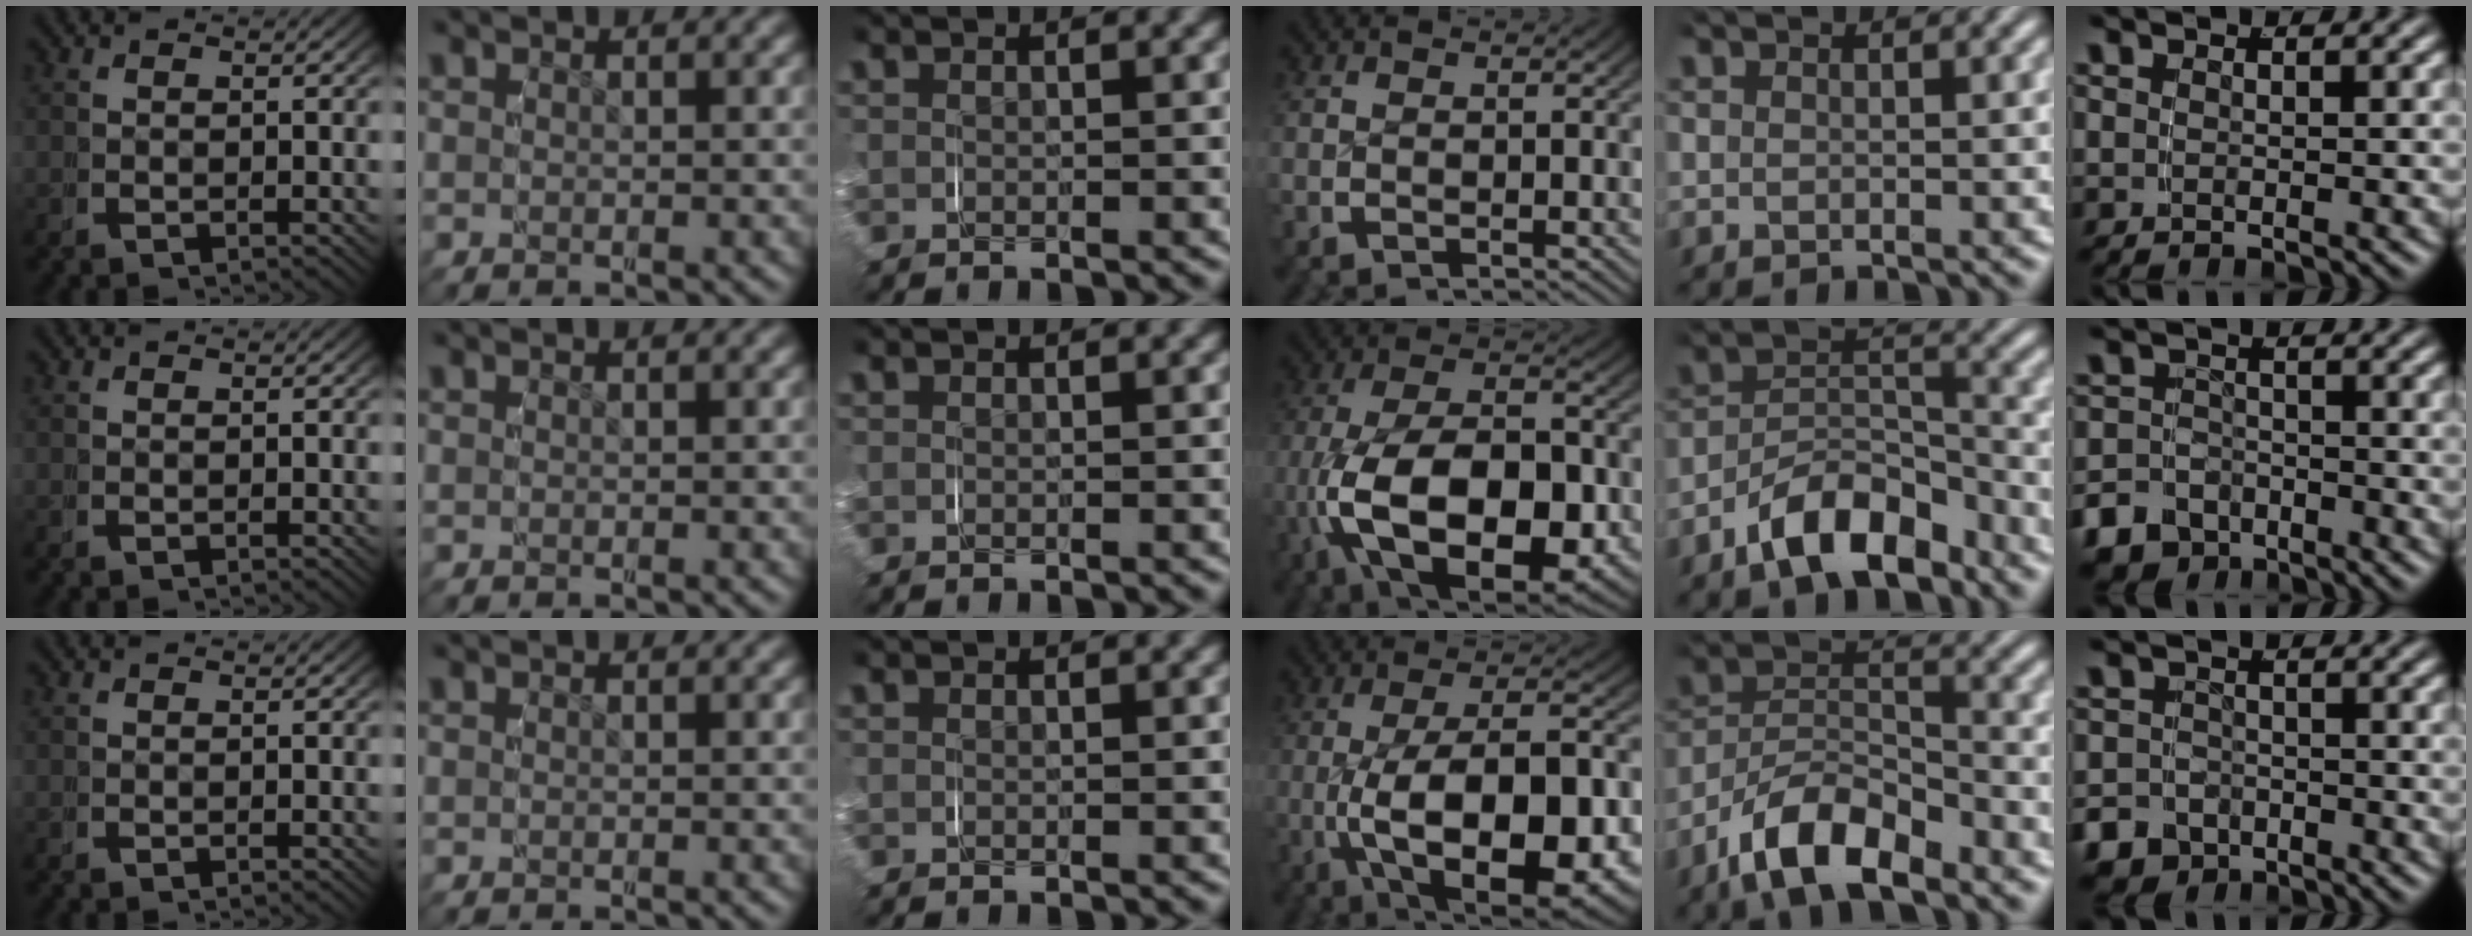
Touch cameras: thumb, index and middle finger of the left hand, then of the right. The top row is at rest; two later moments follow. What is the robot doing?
{"motion": "grasp_and_lifting", "object": "paper plate"}